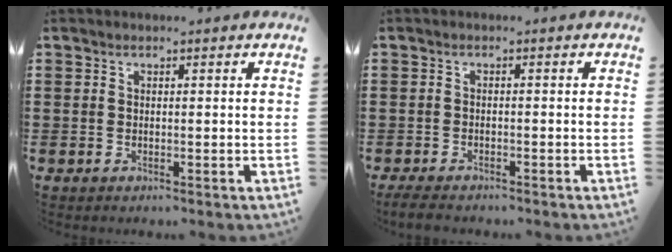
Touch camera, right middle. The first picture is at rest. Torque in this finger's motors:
{"motor_torque": [1.29, -0.32, 0.12, 0.06]}